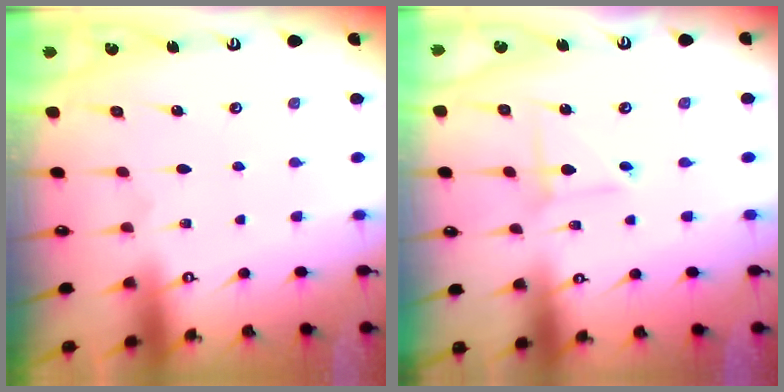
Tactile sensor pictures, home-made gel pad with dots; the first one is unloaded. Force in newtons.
{"total": 2.2, "press": 2.2, "slide": 0.1}